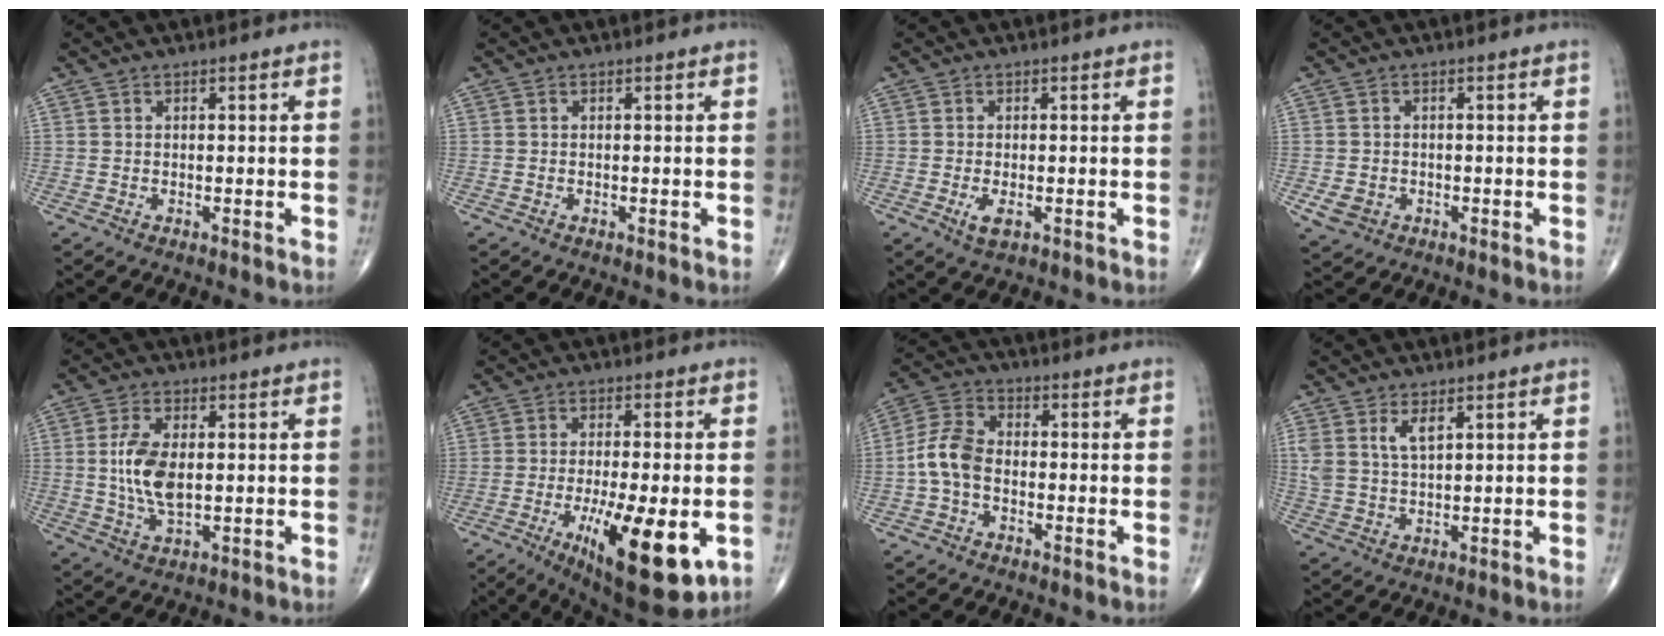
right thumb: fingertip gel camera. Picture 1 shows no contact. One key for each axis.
{"total": 0.0}
{"total": 2.7, "fx": -0.9, "fy": 1.1, "fz": 2.3, "tx": -0.047, "ty": -0.006, "tz": -0.015}
{"total": 3.4, "fx": -1.1, "fy": 2.8, "fz": 1.6, "tx": -0.027, "ty": 0.002, "tz": -0.011}
{"total": 8.7, "fx": 0.6, "fy": 4.2, "fz": 7.6, "tx": -0.159, "ty": -0.009, "tz": 0.014}
{"total": 17.8, "fx": -5.5, "fy": 5.5, "fz": 16.0, "tx": -0.233, "ty": -0.015, "tz": -0.071}
{"total": 7.3, "fx": -1.5, "fy": 4.7, "fz": 5.3, "tx": -0.106, "ty": 0.024, "tz": -0.043}
{"total": 4.8, "fx": 2.5, "fy": 2.1, "fz": 3.5, "tx": -0.069, "ty": -0.010, "tz": 0.055}